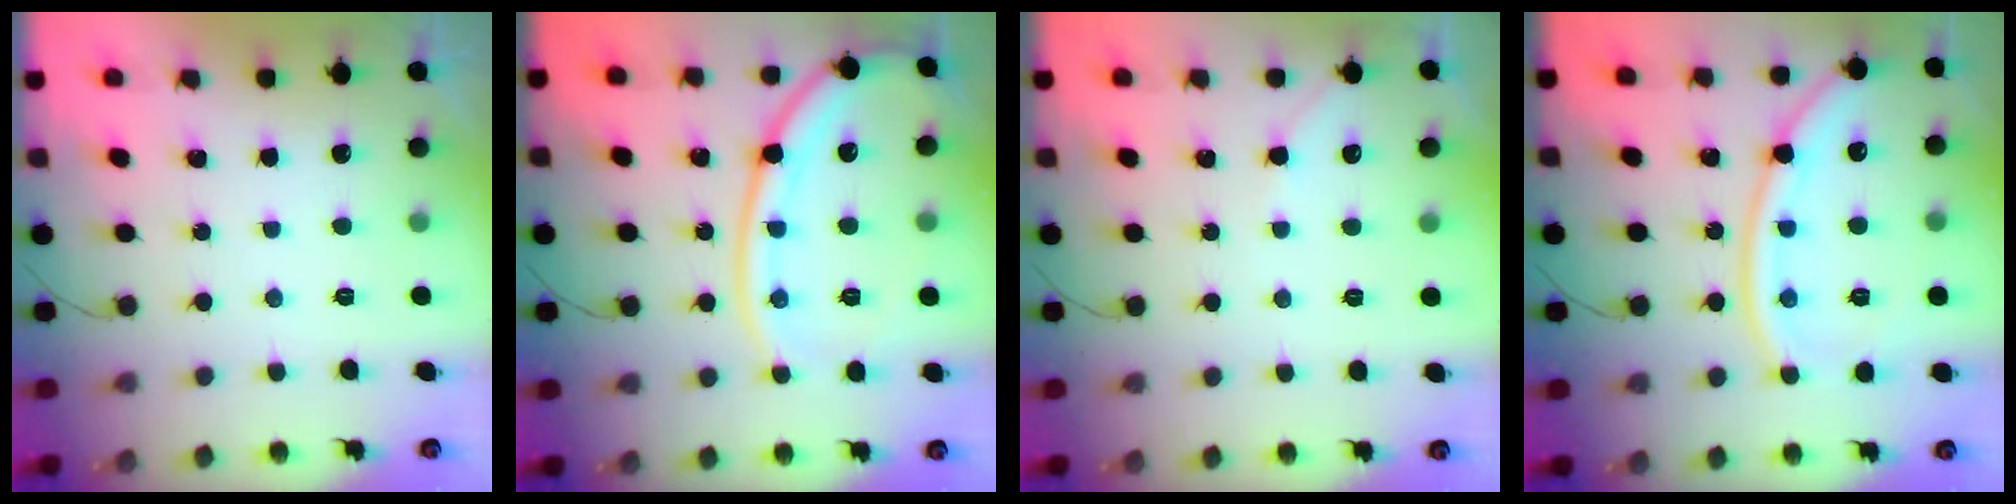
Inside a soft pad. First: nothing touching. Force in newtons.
{"total": 17.8, "press": 17.8, "slide": 1.6}
{"total": 3.0, "press": 2.9, "slide": 0.5}
{"total": 14.7, "press": 14.6, "slide": 1.6}